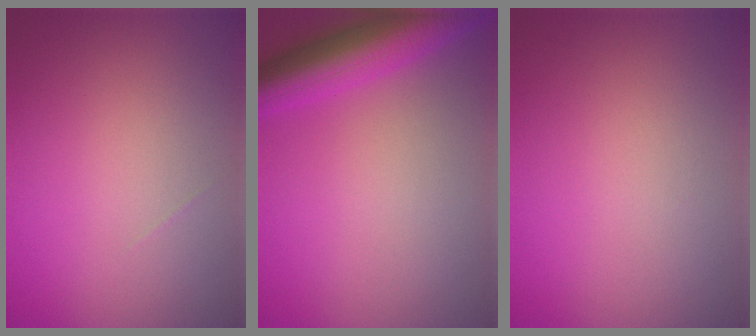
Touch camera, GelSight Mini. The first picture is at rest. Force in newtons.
{"total": 7.0, "press": 6.9, "slide": 0.4}
{"total": 0.0}